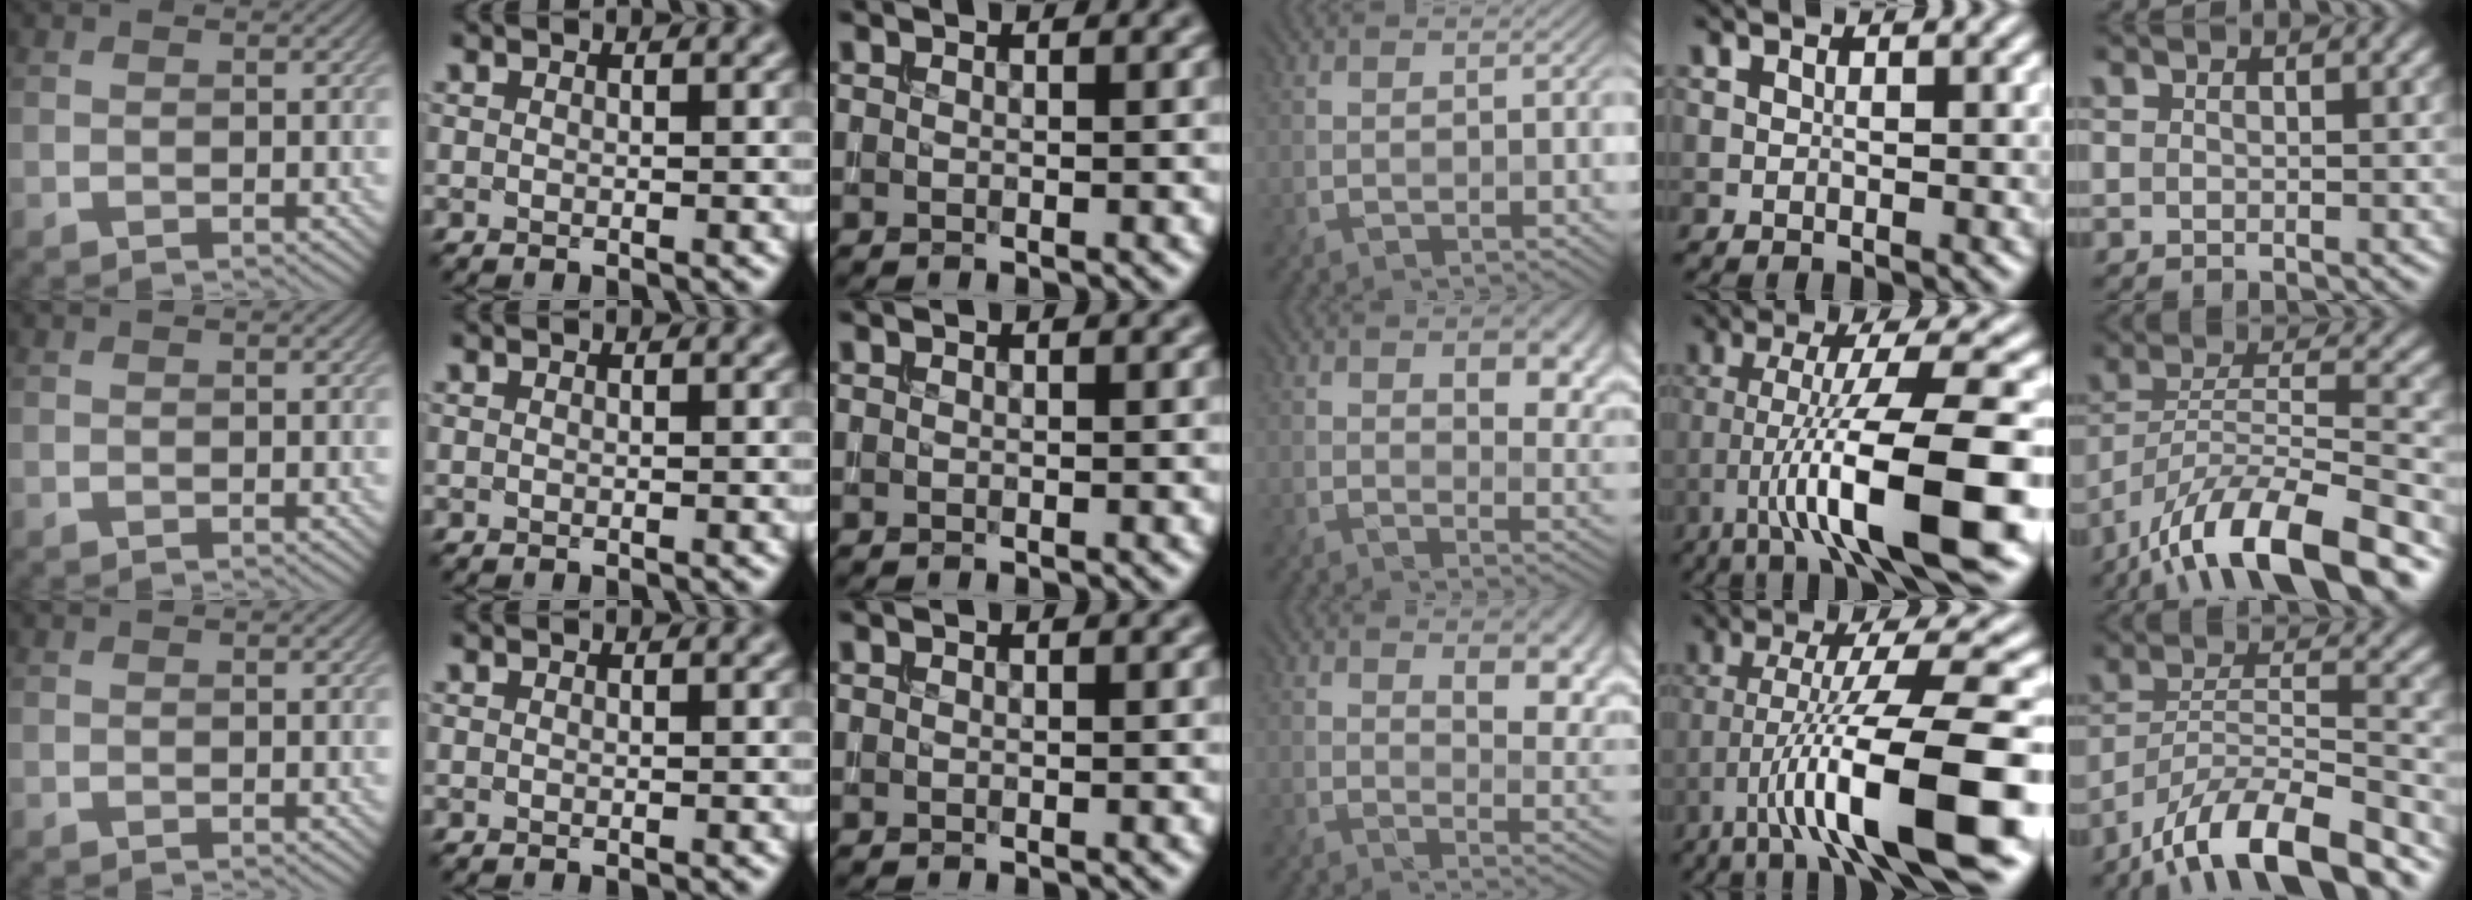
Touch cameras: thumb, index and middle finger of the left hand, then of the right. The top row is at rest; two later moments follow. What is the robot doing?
{"motion": "extract", "object": "bucket"}